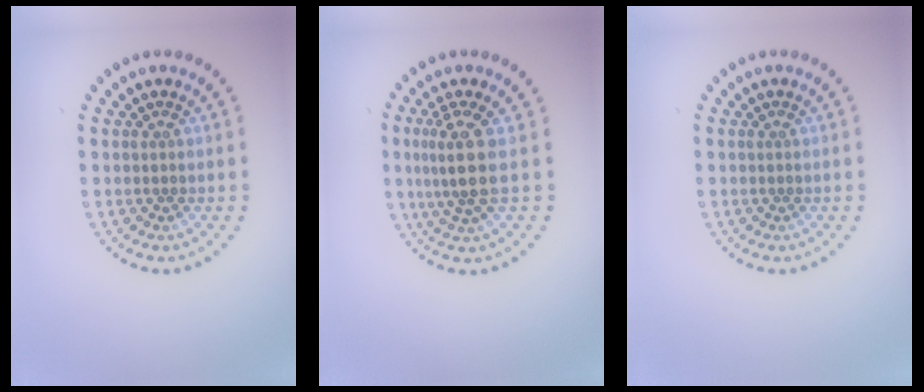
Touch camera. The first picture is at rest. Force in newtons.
{"total": 3.6, "press": 2.7, "slide": 2.3}
{"total": 0.0}